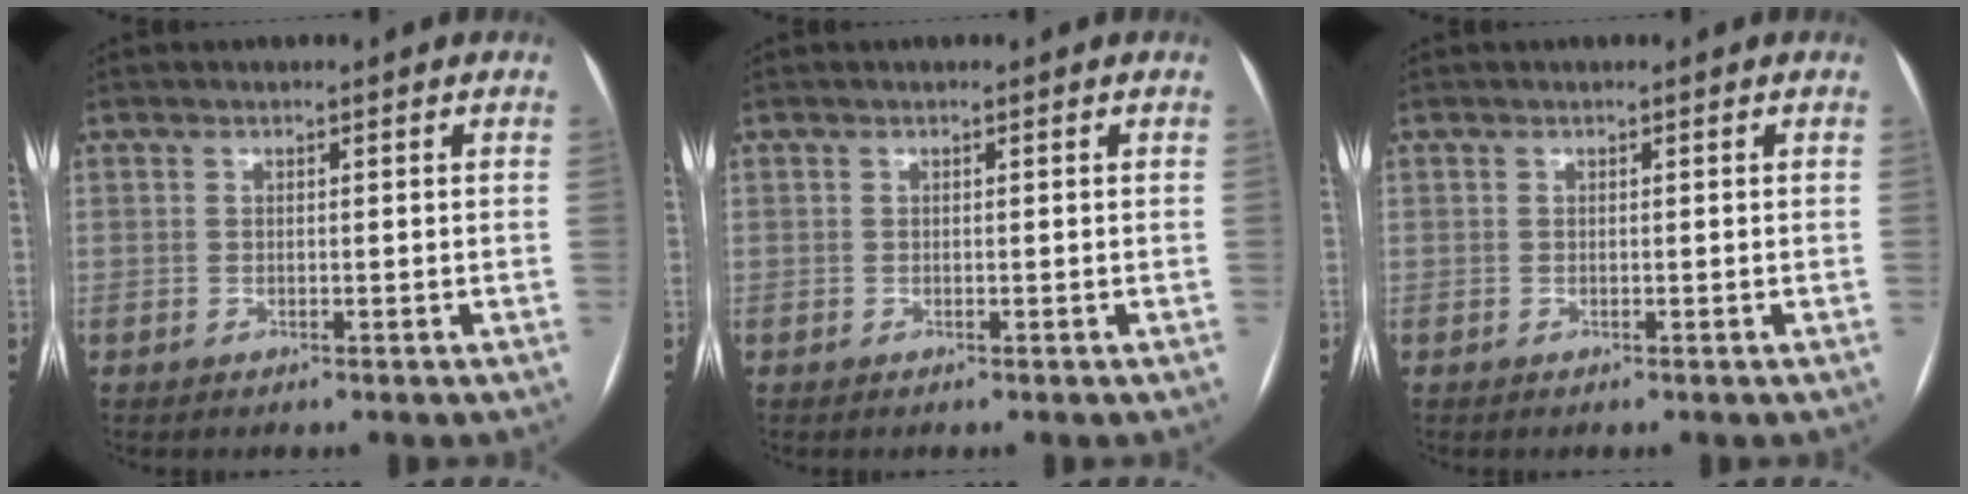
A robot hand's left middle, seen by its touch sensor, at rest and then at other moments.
{"total": 0.0}
{"total": 0.0}